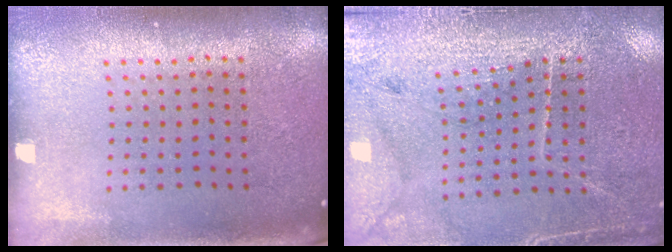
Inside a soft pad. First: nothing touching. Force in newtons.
{"total": 3.0, "press": 2.9, "slide": 0.4}